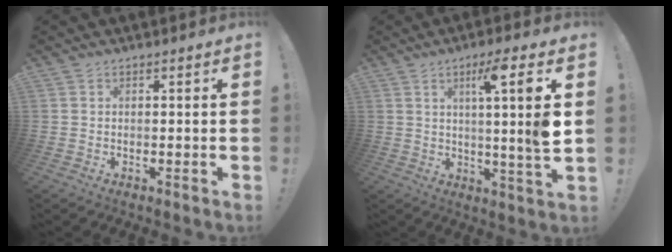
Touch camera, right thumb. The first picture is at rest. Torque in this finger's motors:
{"motor_torque": [-0.40, 0.71, 1.14, 0.40, 0.10]}